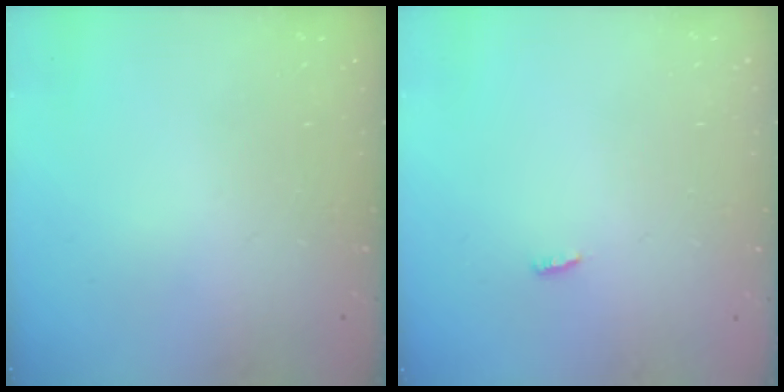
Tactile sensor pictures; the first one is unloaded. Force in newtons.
{"total": 2.8, "press": 2.7, "slide": 0.8}